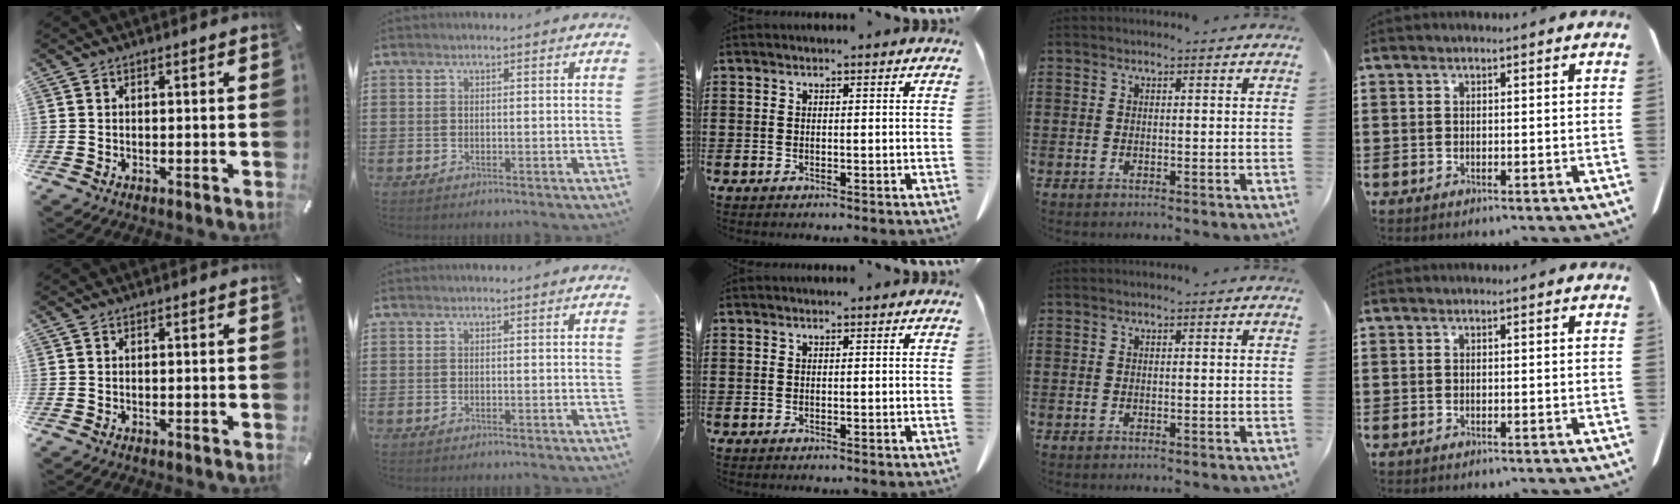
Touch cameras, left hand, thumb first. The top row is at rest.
{}